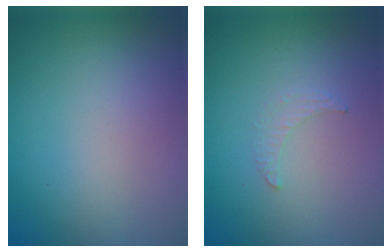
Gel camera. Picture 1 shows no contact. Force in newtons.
{"total": 1.1, "press": 1.1, "slide": 0.3}